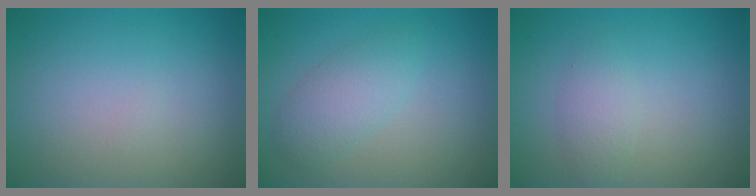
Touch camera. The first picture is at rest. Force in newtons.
{"total": 2.7, "press": 2.7, "slide": 0.1}
{"total": 1.8, "press": 1.8, "slide": 0.2}